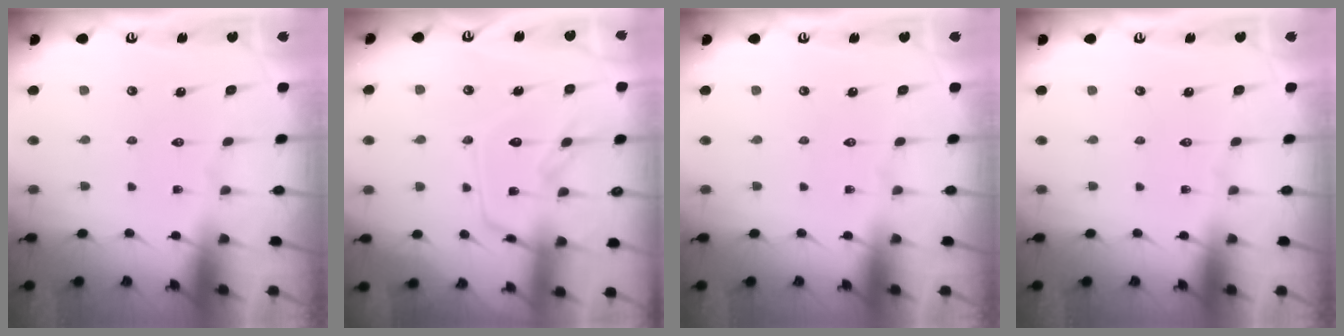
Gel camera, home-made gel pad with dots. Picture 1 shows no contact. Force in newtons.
{"total": 13.8, "press": 13.8, "slide": 1.2}
{"total": 0.0}
{"total": 0.0}